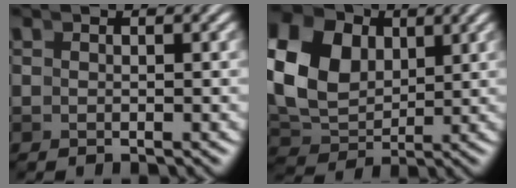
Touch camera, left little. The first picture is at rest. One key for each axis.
{"total": 13.3, "fx": 3.3, "fy": 10.9, "fz": 6.8, "tx": -0.139, "ty": 0.005, "tz": 0.041}